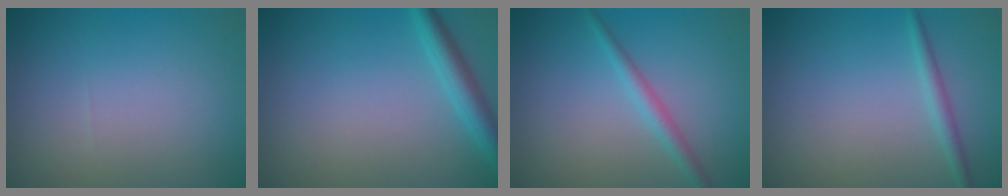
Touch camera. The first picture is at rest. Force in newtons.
{"total": 2.7, "press": 2.7, "slide": 0.2}
{"total": 1.8, "press": 1.8, "slide": 0.1}
{"total": 1.4, "press": 1.4, "slide": 0.1}